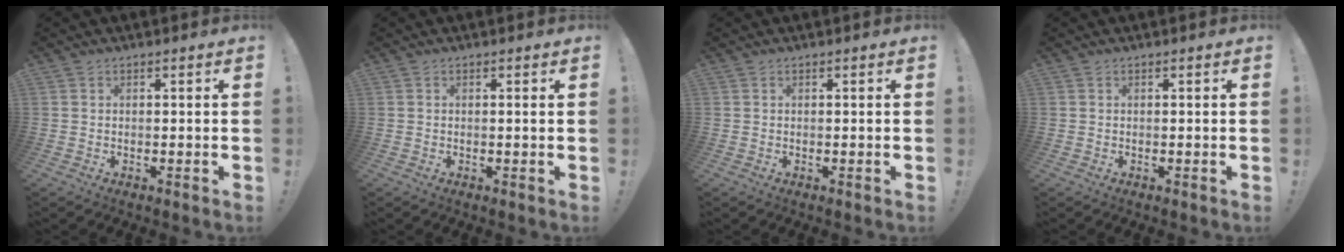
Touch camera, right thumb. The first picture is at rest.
{"total": 0.8, "force": [0.2, -0.2, 0.8], "torque": [-0.008, -0.003, 0.002]}
{"total": 0.0}
{"total": 0.0}